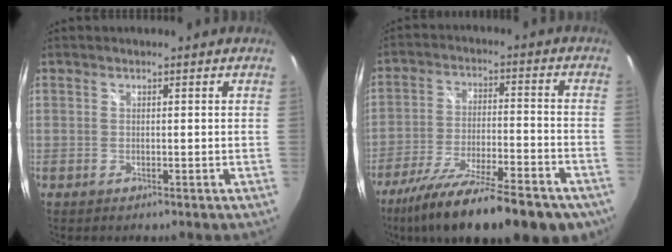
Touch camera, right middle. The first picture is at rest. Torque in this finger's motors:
{"motor_torque": [1.17, -0.97, 0.34, 0.17]}